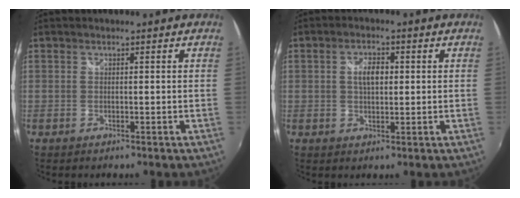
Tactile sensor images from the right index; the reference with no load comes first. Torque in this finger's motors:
{"motor_torque": [0.09, 0.05, 0.06, 0.07]}